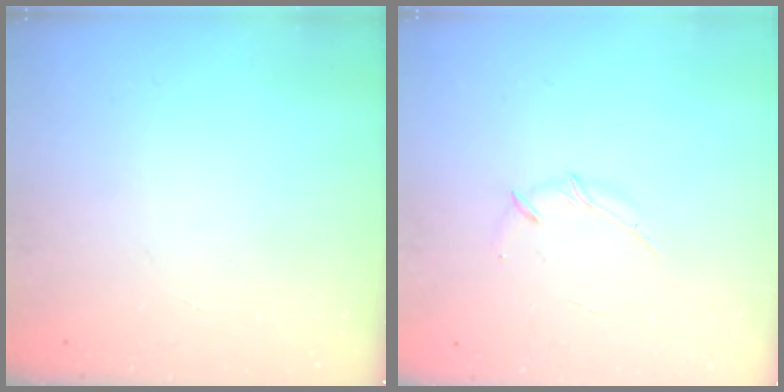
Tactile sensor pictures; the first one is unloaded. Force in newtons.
{"total": 3.0, "press": 2.9, "slide": 0.8}